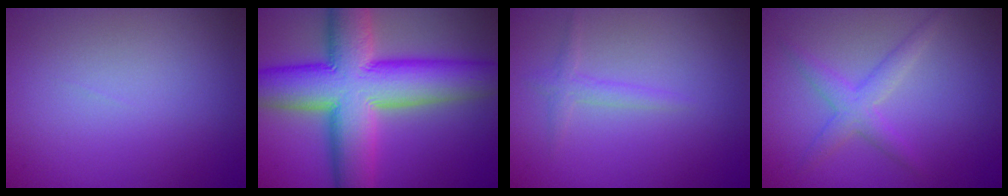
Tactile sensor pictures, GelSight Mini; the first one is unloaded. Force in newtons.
{"total": 14.2, "press": 14.2, "slide": 0.8}
{"total": 1.3, "press": 1.3, "slide": 0.0}
{"total": 2.5, "press": 2.5, "slide": 0.1}